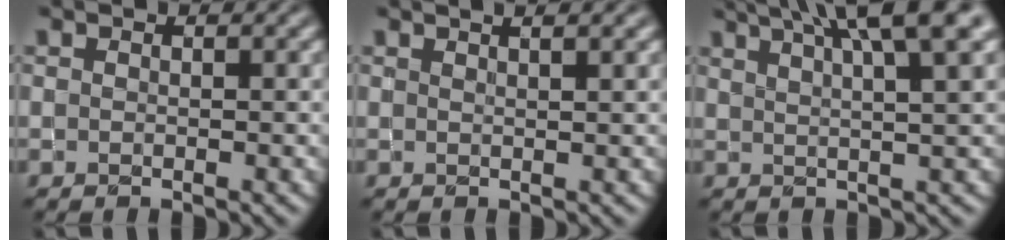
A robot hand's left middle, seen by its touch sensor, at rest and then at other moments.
{"total": 3.8, "force": [2.4, 1.6, 2.5], "torque": [-0.005, 0.022, -0.002]}
{"total": 8.8, "force": [5.4, 2.0, 6.7], "torque": [-0.062, 0.036, 0.057]}